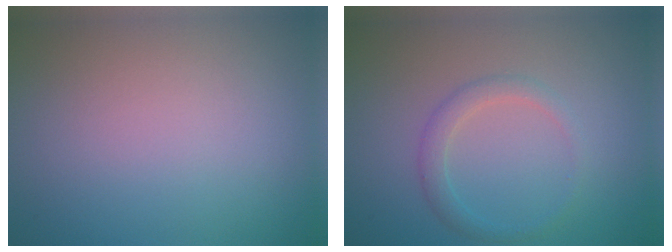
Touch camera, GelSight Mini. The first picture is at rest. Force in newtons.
{"total": 1.8, "press": 1.8, "slide": 0.2}